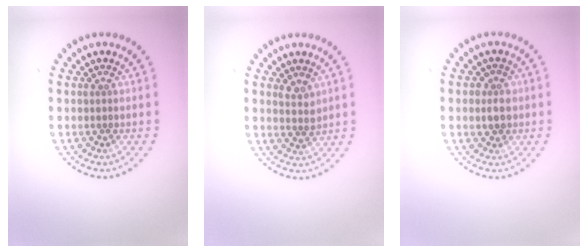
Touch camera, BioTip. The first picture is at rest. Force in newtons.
{"total": 1.5, "press": 1.3, "slide": 0.7}
{"total": 2.0, "press": 1.9, "slide": 0.6}